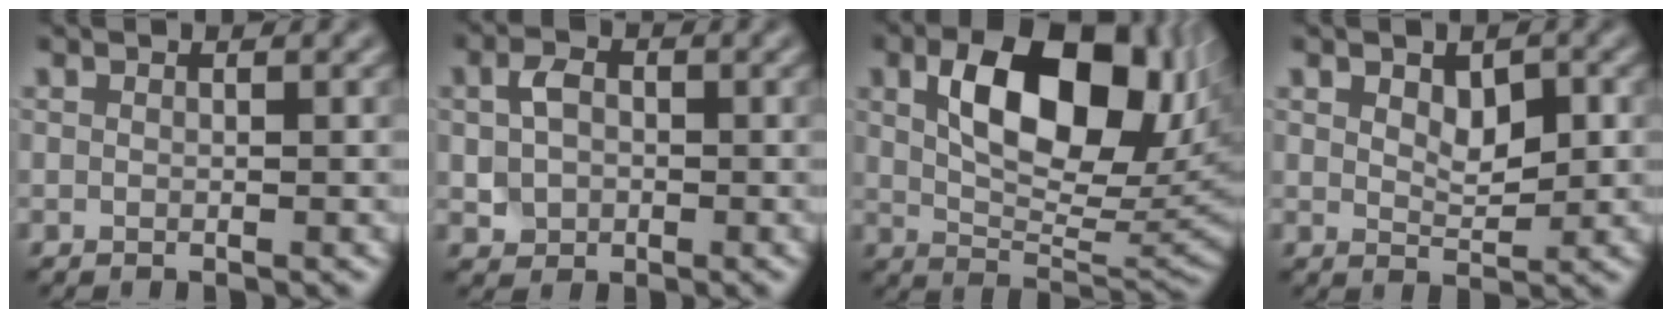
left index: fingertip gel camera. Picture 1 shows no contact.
{"total": 3.3, "force": [0.2, 2.6, 2.0], "torque": [-0.041, 0.001, -0.001]}
{"total": 11.6, "force": [3.6, 6.2, 9.2], "torque": [-0.143, -0.001, 0.065]}
{"total": 2.9, "force": [0.9, 1.6, 2.2], "torque": [-0.035, -0.002, 0.016]}